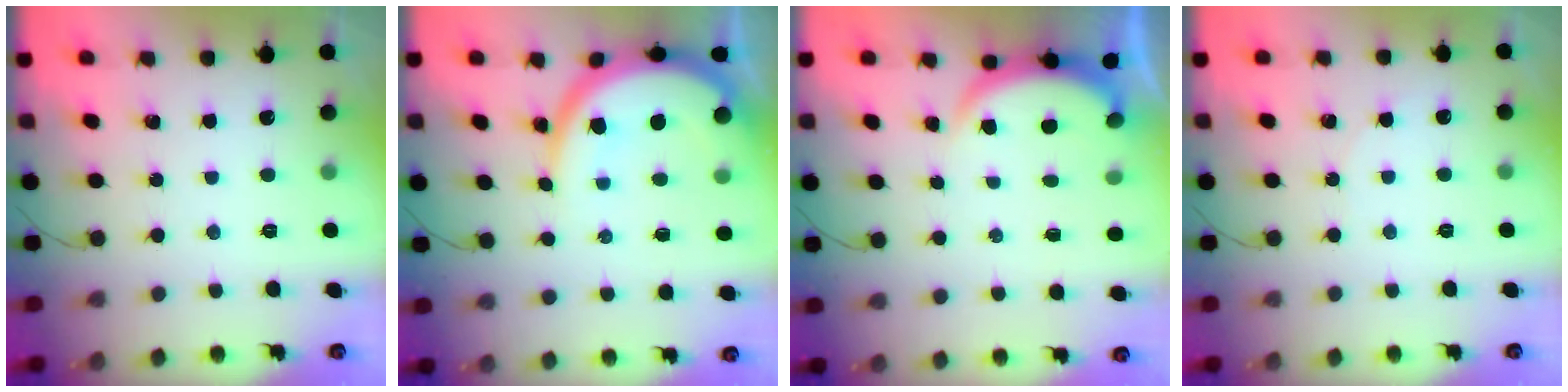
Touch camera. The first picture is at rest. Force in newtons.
{"total": 12.5, "press": 12.5, "slide": 1.0}
{"total": 3.2, "press": 3.2, "slide": 0.6}
{"total": 3.7, "press": 3.0, "slide": 2.1}